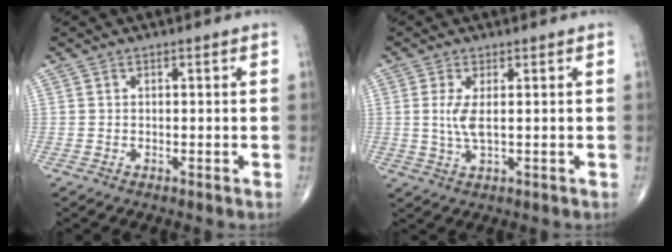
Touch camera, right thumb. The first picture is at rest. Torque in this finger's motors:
{"motor_torque": [-0.27, 0.44, 0.31, 0.30, 0.00]}